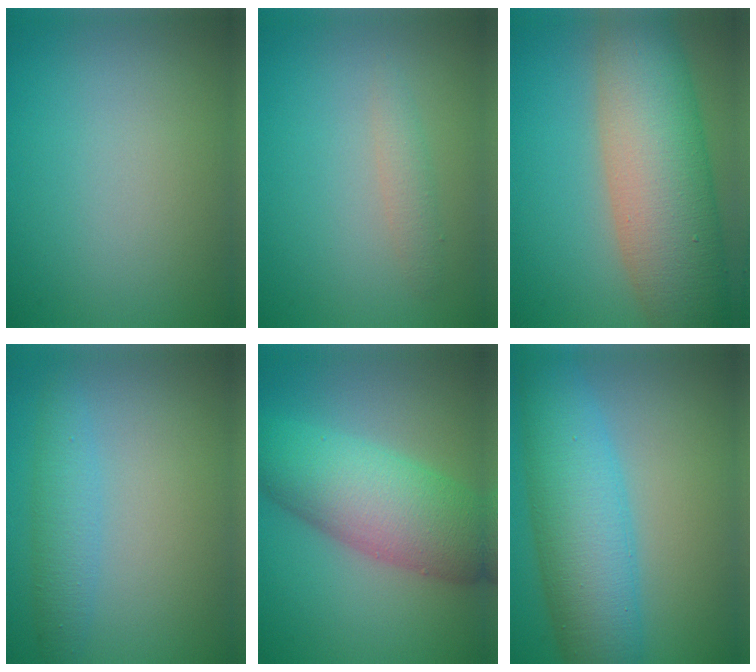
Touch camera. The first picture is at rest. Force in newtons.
{"total": 1.4, "press": 1.4, "slide": 0.1}
{"total": 11.8, "press": 11.8, "slide": 0.6}
{"total": 2.8, "press": 2.8, "slide": 0.0}
{"total": 8.8, "press": 8.8, "slide": 0.1}
{"total": 8.9, "press": 8.9, "slide": 0.0}